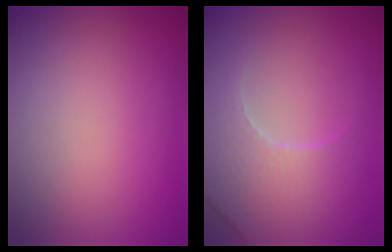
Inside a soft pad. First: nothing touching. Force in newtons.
{"total": 4.4, "press": 4.3, "slide": 0.8}